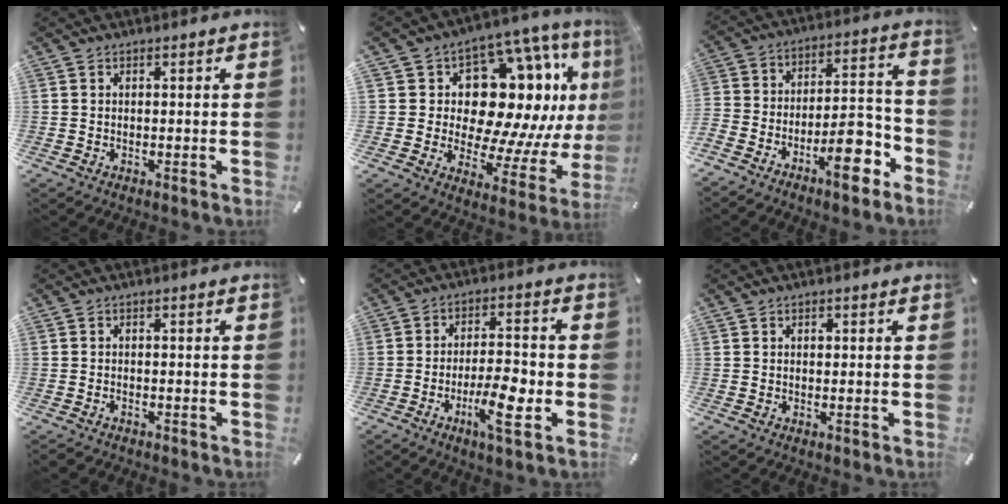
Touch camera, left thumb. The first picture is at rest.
{"total": 18.3, "force": [5.2, 12.6, 12.2], "torque": [-0.176, -0.066, 0.098]}
{"total": 14.0, "force": [-9.6, 6.4, 8.0], "torque": [-0.086, 0.069, -0.164]}
{"total": 1.4, "force": [-1.1, 0.6, 0.5], "torque": [-0.018, 0.002, -0.027]}
{"total": 10.4, "force": [-4.1, 3.4, 8.9], "torque": [-0.150, 0.009, -0.073]}
{"total": 0.6, "force": [0.1, 0.5, 0.3], "torque": [0.004, -0.002, 0.000]}